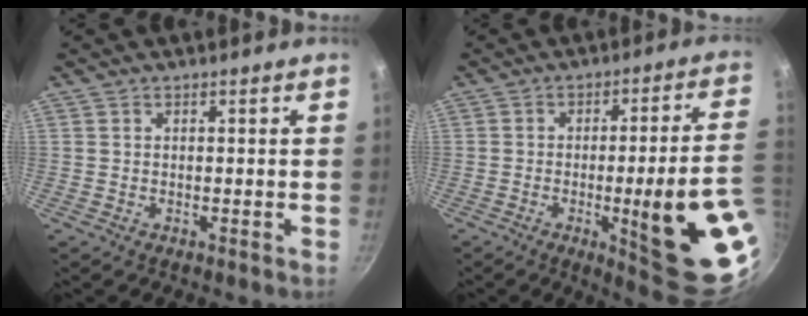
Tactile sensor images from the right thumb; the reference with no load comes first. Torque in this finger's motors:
{"motor_torque": [2.77, 2.23, 2.01, -0.78, 0.36]}